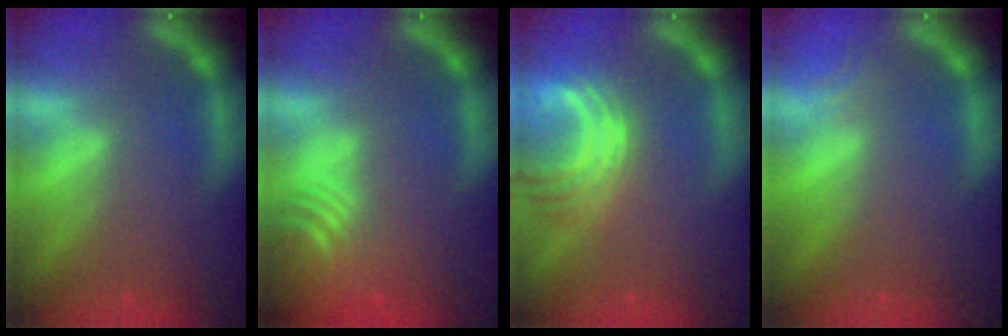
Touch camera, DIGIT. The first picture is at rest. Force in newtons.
{"total": 8.0}
{"total": 7.0}
{"total": 0.9}